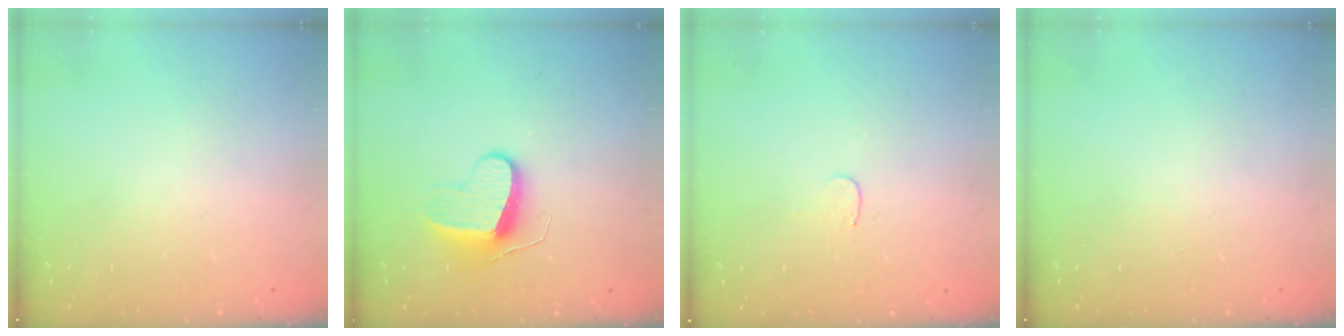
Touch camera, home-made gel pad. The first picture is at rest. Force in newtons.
{"total": 9.2, "press": 9.2, "slide": 0.4}
{"total": 3.4, "press": 3.4, "slide": 0.4}
{"total": 0.0}